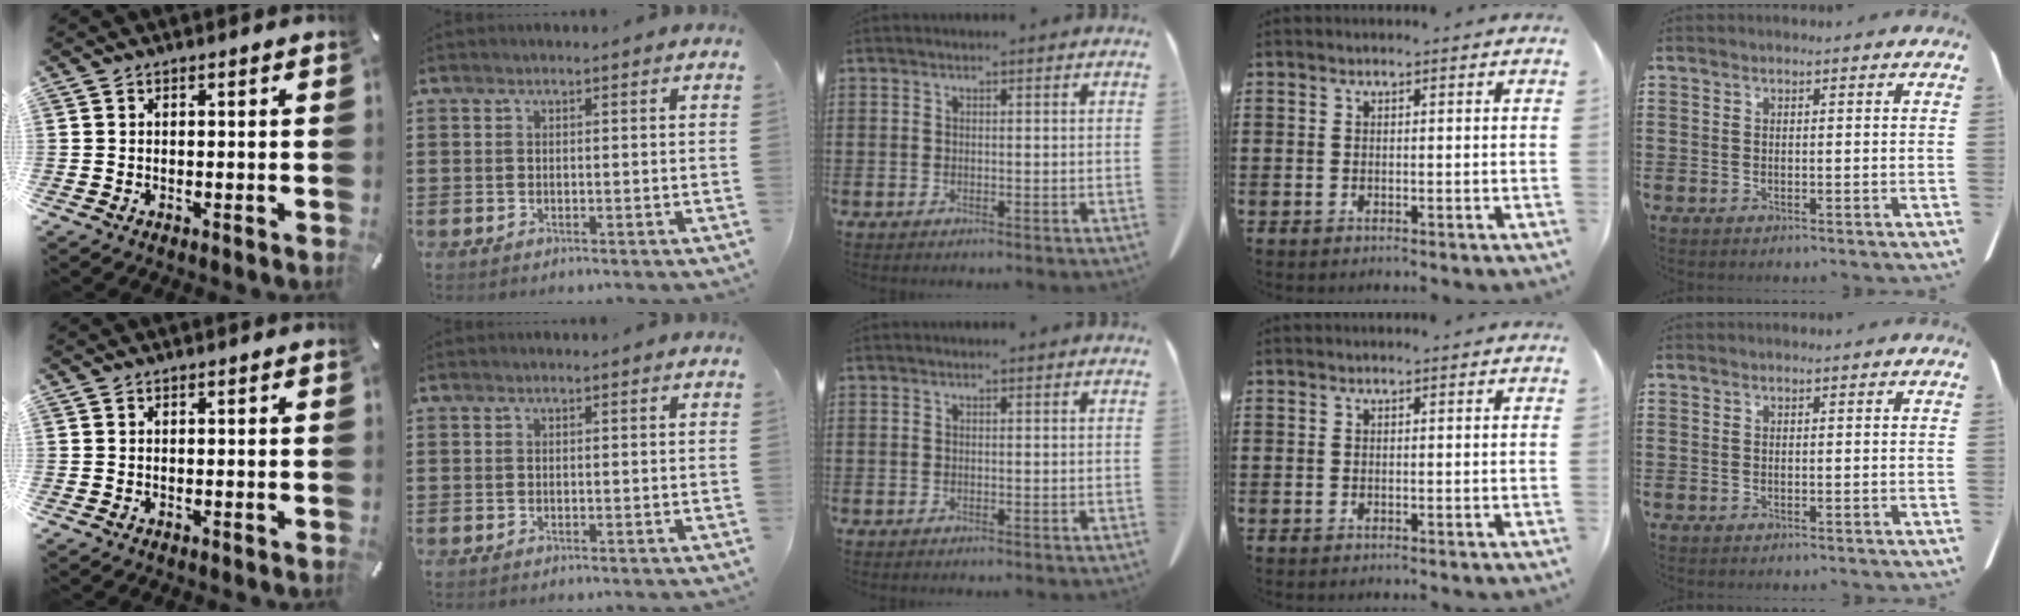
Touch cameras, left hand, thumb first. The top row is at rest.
{}